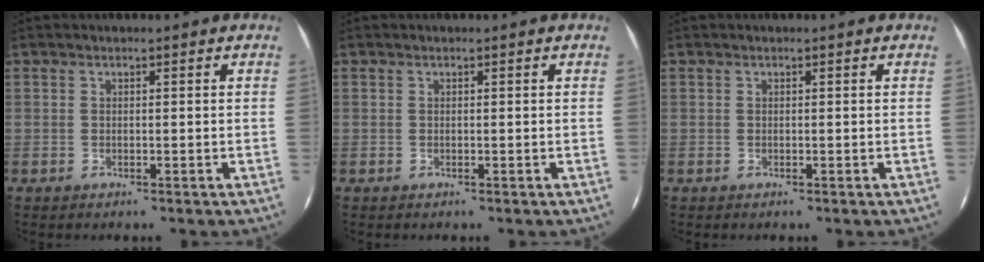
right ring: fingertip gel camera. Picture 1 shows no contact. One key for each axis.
{"total": 0.0}
{"total": 0.0}